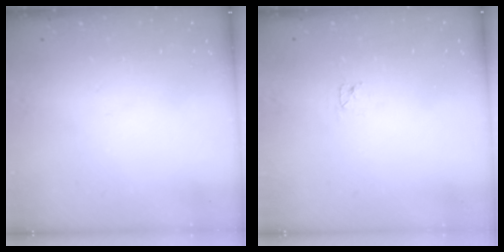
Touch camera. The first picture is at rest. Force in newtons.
{"total": 2.6, "press": 2.6, "slide": 0.3}